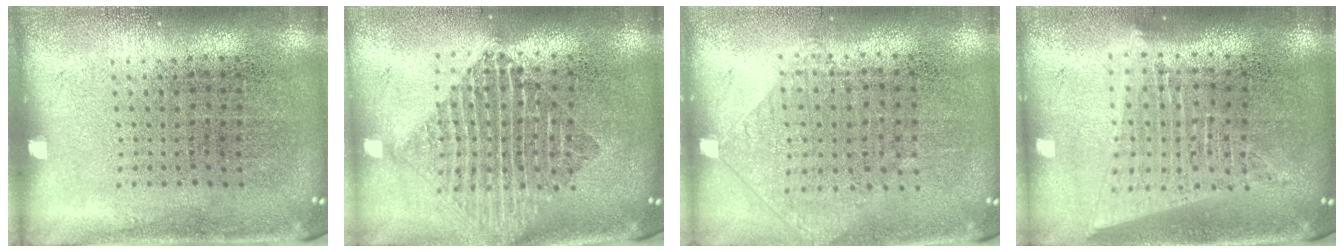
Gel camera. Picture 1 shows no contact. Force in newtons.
{"total": 1.9, "press": 1.6, "slide": 1.0}
{"total": 0.9, "press": 0.9, "slide": 0.3}
{"total": 1.8, "press": 1.6, "slide": 0.8}